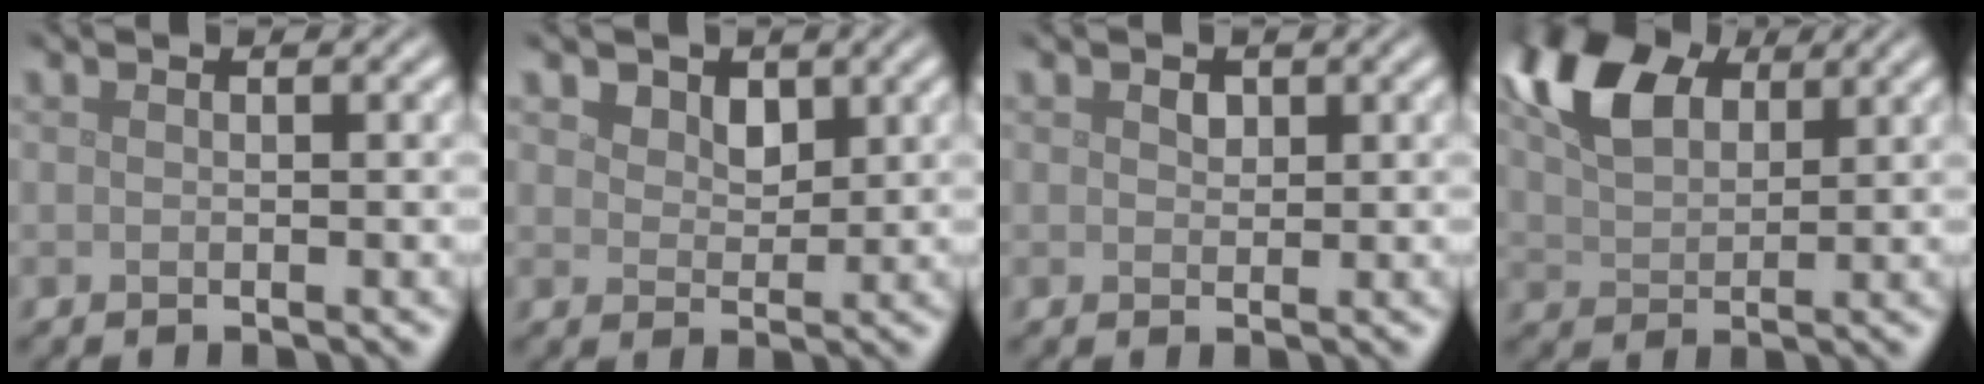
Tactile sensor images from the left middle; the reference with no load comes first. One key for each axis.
{"total": 2.4, "fx": 1.5, "fy": 1.6, "fz": 0.9, "tx": -0.025, "ty": -0.016, "tz": 0.029}
{"total": 0.8, "fx": 0.5, "fy": 0.7, "fz": 0.2, "tx": -0.008, "ty": -0.004, "tz": 0.008}
{"total": 8.2, "fx": 4.2, "fy": 4.7, "fz": 5.1, "tx": -0.122, "ty": 0.018, "tz": 0.080}